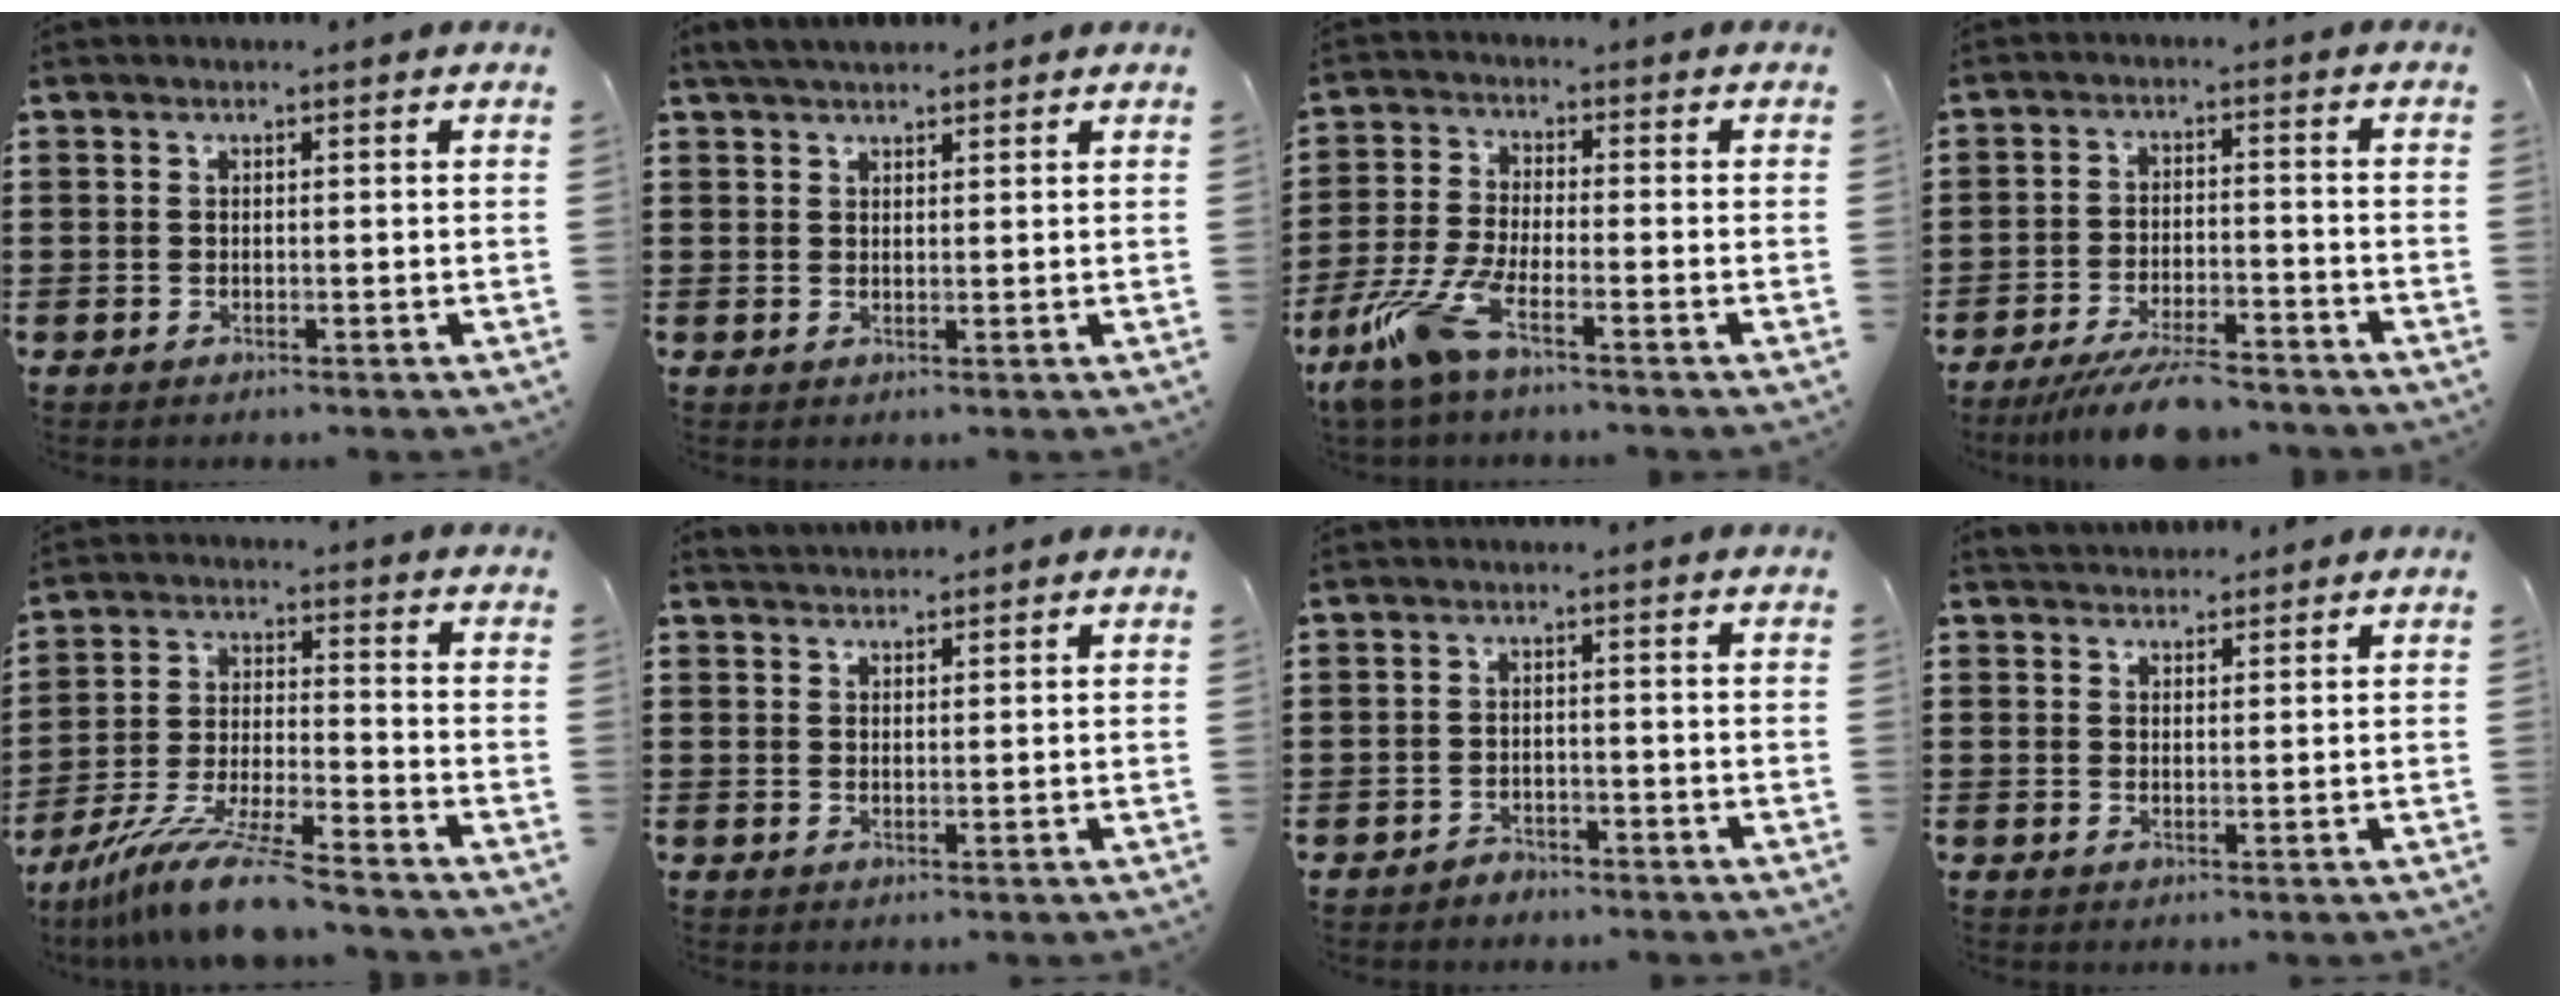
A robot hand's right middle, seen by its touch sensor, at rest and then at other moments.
{"total": 2.4, "force": [2.3, 0.6, 0.6], "torque": [-0.018, 0.005, 0.044]}
{"total": 7.6, "force": [-4.7, 1.6, 5.7], "torque": [-0.153, -0.021, -0.096]}
{"total": 7.2, "force": [-6.4, 0.8, 3.3], "torque": [-0.057, 0.000, -0.117]}
{"total": 11.8, "force": [-10.2, 0.1, 5.8], "torque": [-0.114, 0.007, -0.198]}
{"total": 1.8, "force": [1.8, 0.3, -0.2], "torque": [-0.002, 0.005, 0.035]}
{"total": 2.0, "force": [-1.9, 0.4, -0.1], "torque": [-0.005, -0.001, -0.042]}
{"total": 2.2, "force": [2.1, 0.6, -0.2], "torque": [0.006, 0.000, 0.040]}